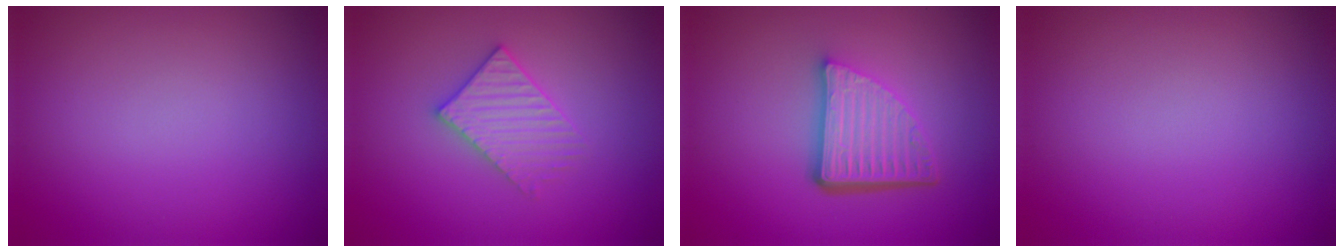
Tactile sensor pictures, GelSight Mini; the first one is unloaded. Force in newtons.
{"total": 3.0, "press": 3.0, "slide": 0.5}
{"total": 5.7, "press": 3.8, "slide": 4.2}
{"total": 0.0}